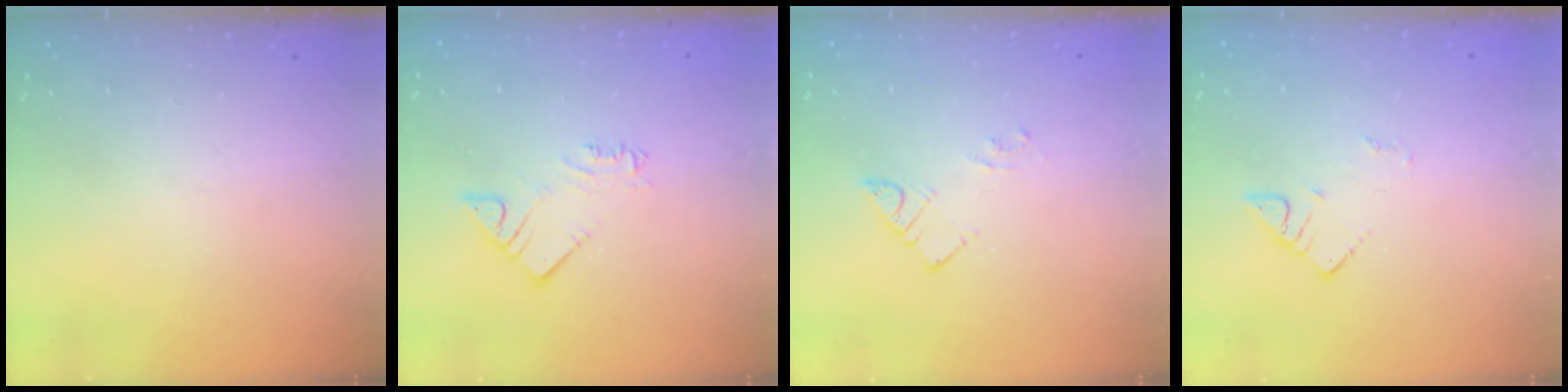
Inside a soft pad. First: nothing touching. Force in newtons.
{"total": 3.4, "press": 3.4, "slide": 0.2}
{"total": 4.0, "press": 3.9, "slide": 0.5}
{"total": 2.7, "press": 2.7, "slide": 0.4}